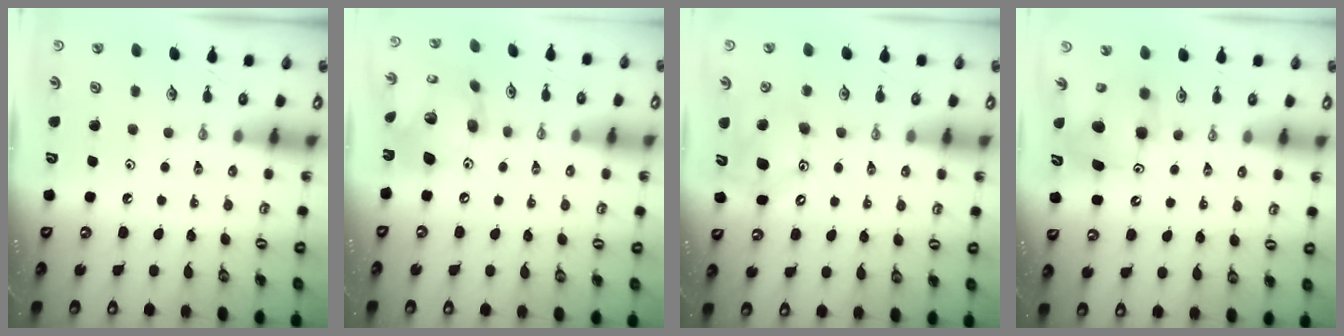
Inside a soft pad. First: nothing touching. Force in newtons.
{"total": 16.0, "press": 15.9, "slide": 1.8}
{"total": 12.0, "press": 11.7, "slide": 2.8}
{"total": 7.5, "press": 7.5, "slide": 0.3}